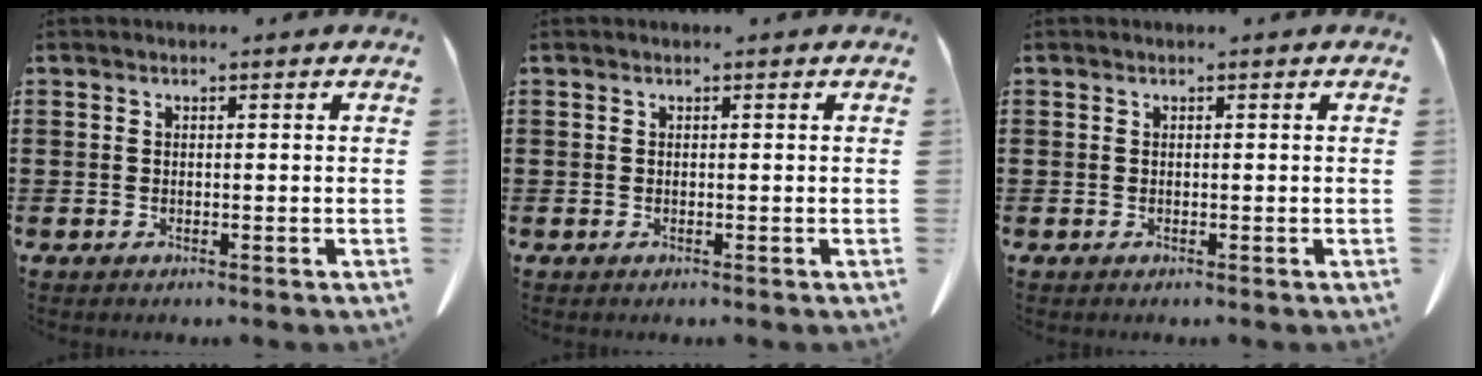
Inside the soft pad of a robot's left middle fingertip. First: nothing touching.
{"total": 0.0}
{"total": 0.0}